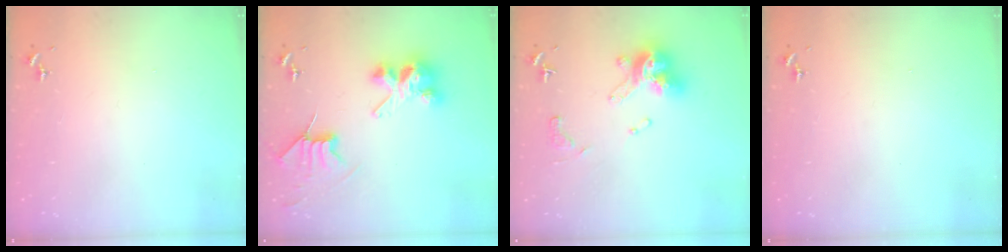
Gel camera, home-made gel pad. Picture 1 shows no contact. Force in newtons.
{"total": 8.7, "press": 8.6, "slide": 0.6}
{"total": 14.6, "press": 14.5, "slide": 1.5}
{"total": 0.0}